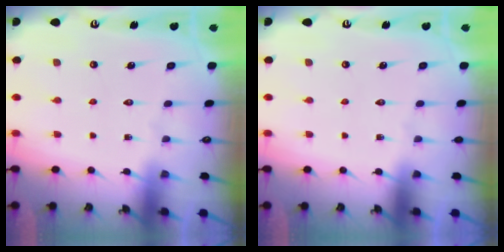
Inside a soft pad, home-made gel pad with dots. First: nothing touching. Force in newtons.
{"total": 0.0}